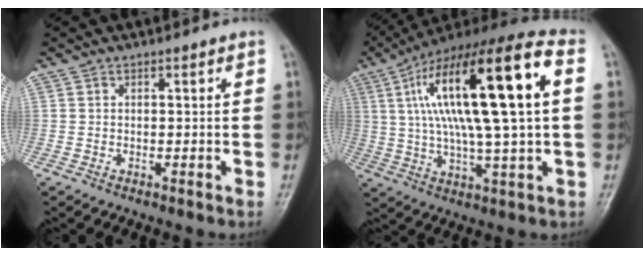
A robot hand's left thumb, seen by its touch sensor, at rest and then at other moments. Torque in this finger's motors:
{"motor_torque": [0.86, 0.85, 2.58, -0.19, 0.85]}